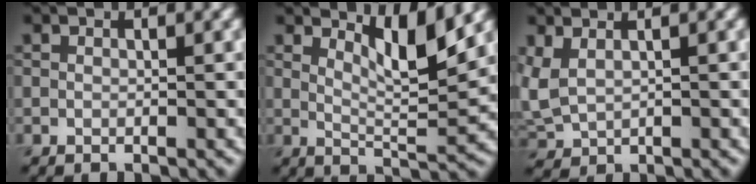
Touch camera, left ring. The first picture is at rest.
{"total": 4.4, "force": [2.6, 0.8, 3.4], "torque": [-0.061, -0.010, 0.046]}
{"total": 2.3, "force": [1.2, 1.3, 1.5], "torque": [-0.048, 0.005, 0.032]}